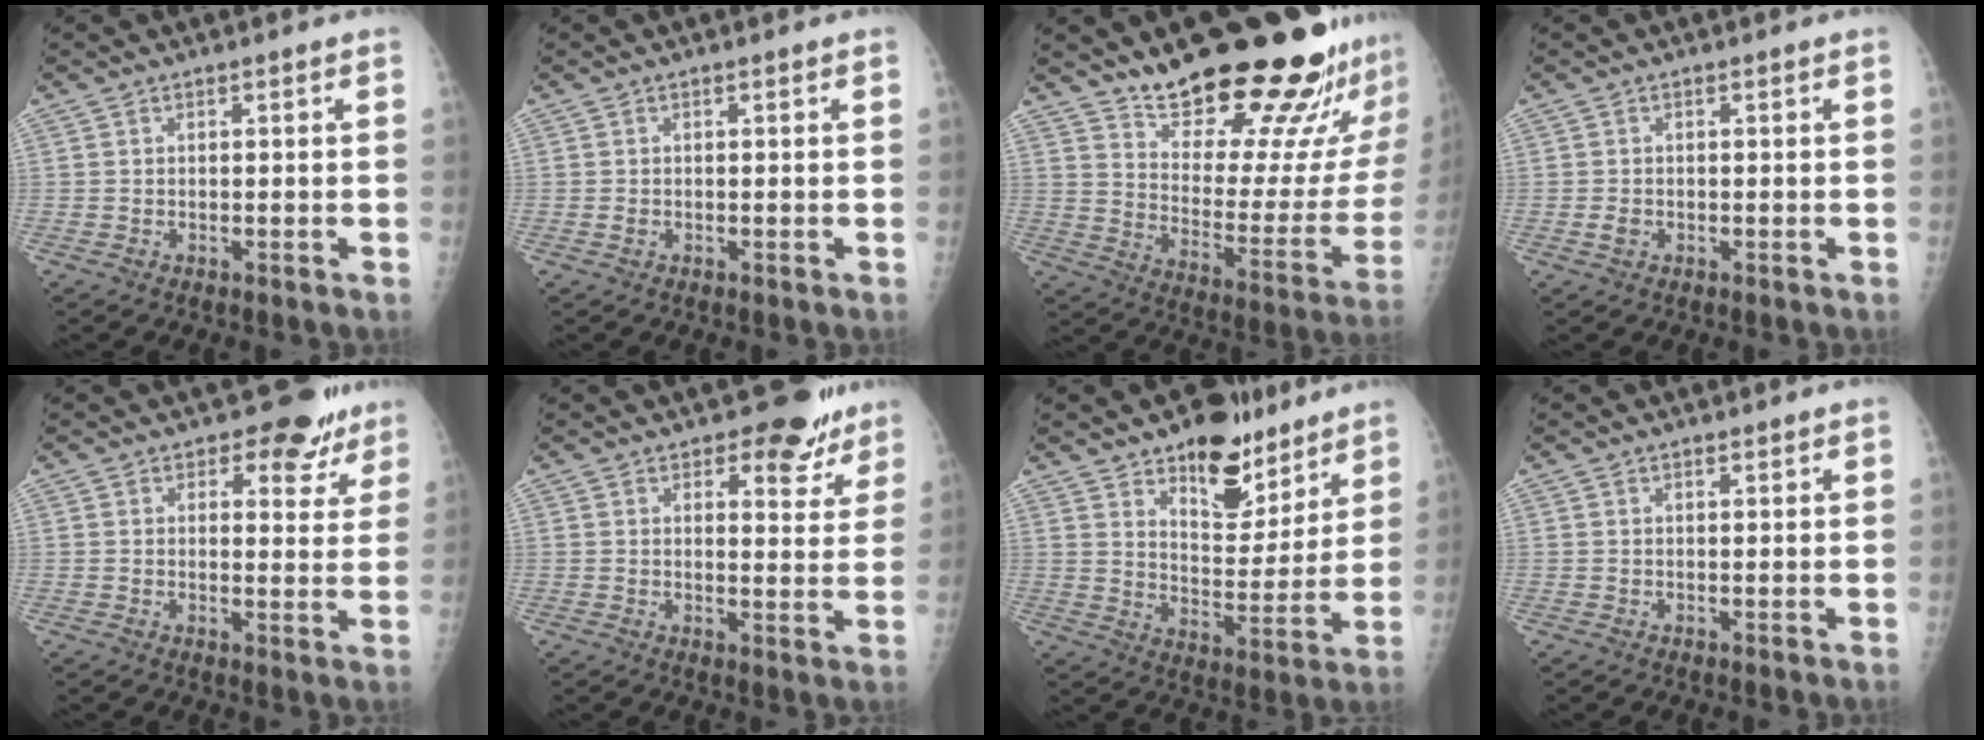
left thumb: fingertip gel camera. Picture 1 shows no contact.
{"total": 0.7, "force": [-0.1, 0.5, 0.4], "torque": [-0.006, 0.000, -0.001]}
{"total": 27.7, "force": [22.8, 6.8, 14.2], "torque": [-0.173, -0.160, 0.315]}
{"total": 1.4, "force": [-0.4, 1.1, 0.8], "torque": [-0.012, 0.001, -0.006]}
{"total": 7.8, "force": [5.8, 4.4, 2.7], "torque": [0.007, -0.035, 0.063]}
{"total": 8.2, "force": [6.2, 4.2, 3.4], "torque": [-0.004, -0.038, 0.073]}
{"total": 14.1, "force": [10.1, 7.0, 6.8], "torque": [-0.051, -0.071, 0.164]}
{"total": 1.0, "force": [0.7, 0.5, 0.5], "torque": [-0.004, -0.004, 0.010]}